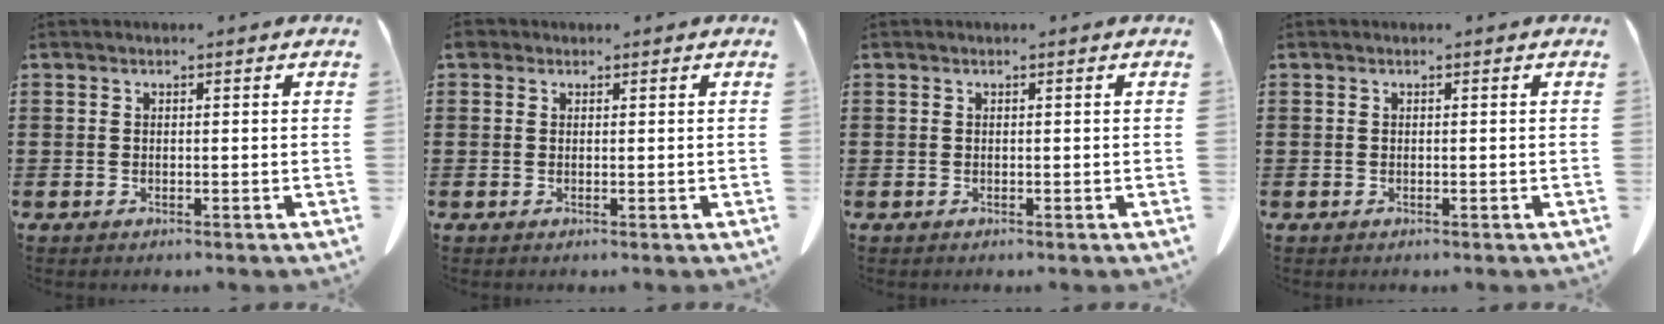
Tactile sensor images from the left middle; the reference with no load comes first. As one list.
[{"total": 1.0, "force": [0.4, 0.8, 0.4], "torque": [-0.012, 0.006, 0.007]}, {"total": 0.0}, {"total": 0.0}]